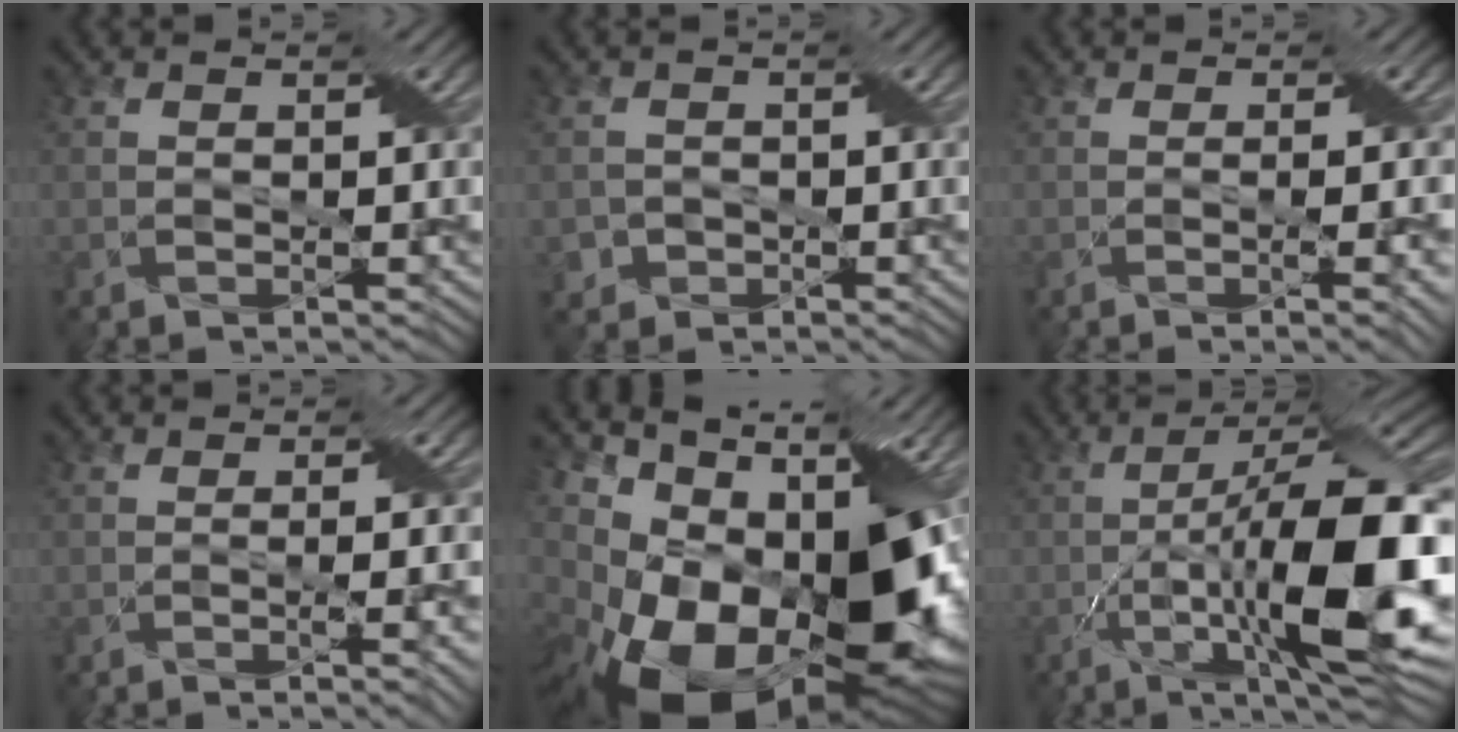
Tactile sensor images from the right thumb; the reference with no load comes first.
{"total": 2.0, "force": [-0.8, 1.8, 0.0], "torque": [-0.003, -0.004, -0.015]}
{"total": 4.2, "force": [-0.6, 0.9, 4.1], "torque": [-0.059, 0.003, -0.007]}
{"total": 3.5, "force": [-0.4, 0.6, 3.5], "torque": [-0.051, 0.005, -0.007]}
{"total": 18.8, "force": [-3.4, 12.6, 13.5], "torque": [-0.240, -0.028, -0.040]}
{"total": 17.2, "force": [-4.0, 5.2, 15.9], "torque": [-0.251, 0.004, -0.067]}